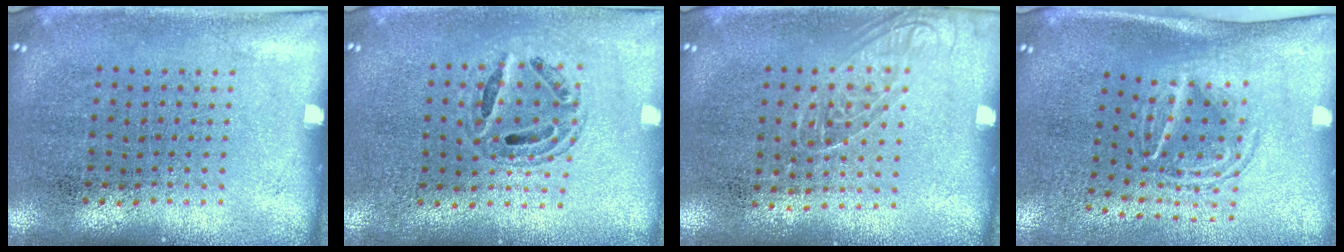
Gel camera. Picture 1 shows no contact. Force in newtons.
{"total": 0.8, "press": 0.8, "slide": 0.1}
{"total": 1.1, "press": 0.9, "slide": 0.5}
{"total": 1.7, "press": 1.1, "slide": 1.2}